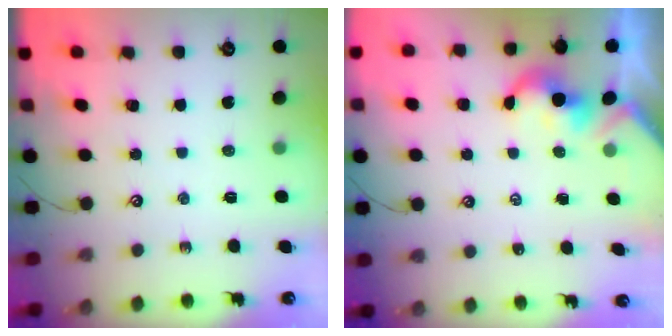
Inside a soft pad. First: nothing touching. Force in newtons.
{"total": 2.0, "press": 2.0, "slide": 0.4}